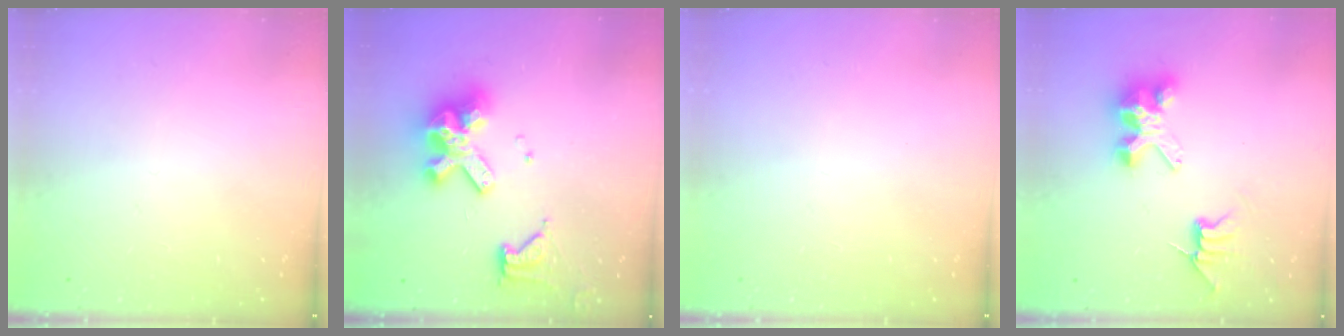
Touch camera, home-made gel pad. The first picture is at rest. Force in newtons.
{"total": 12.2, "press": 12.1, "slide": 1.3}
{"total": 0.0}
{"total": 8.3, "press": 8.3, "slide": 0.5}